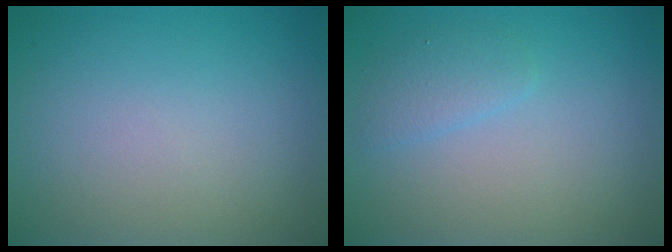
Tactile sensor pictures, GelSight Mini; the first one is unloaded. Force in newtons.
{"total": 1.6, "press": 1.6, "slide": 0.0}